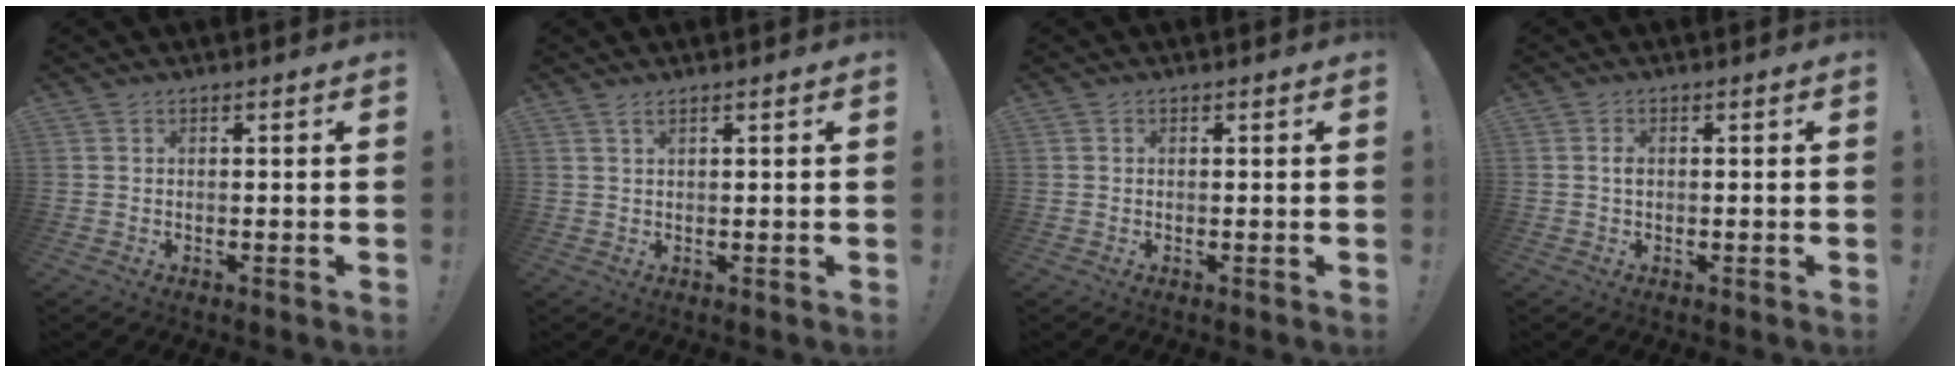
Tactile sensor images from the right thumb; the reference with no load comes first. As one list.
[{"total": 1.4, "force": [1.1, 0.2, 1.0], "torque": [-0.024, 0.000, 0.020]}, {"total": 0.0}, {"total": 1.2, "force": [-0.1, 0.8, 0.9], "torque": [-0.022, 0.006, -0.001]}]